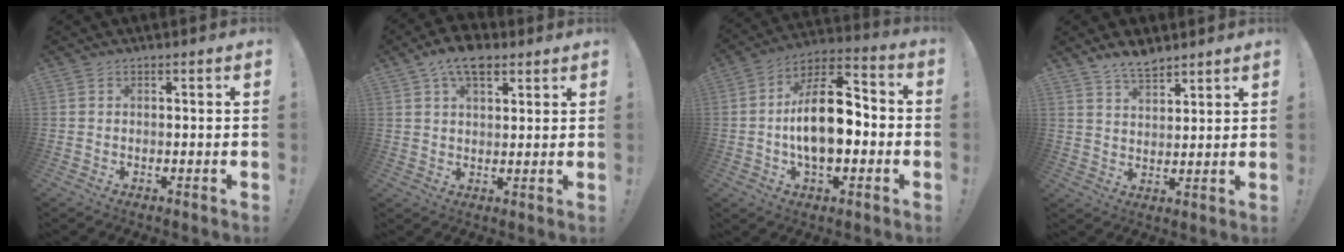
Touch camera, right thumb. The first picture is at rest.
{"total": 8.6, "force": [5.1, 4.4, 5.3], "torque": [-0.088, -0.014, 0.094]}
{"total": 17.4, "force": [-2.6, 9.3, 14.5], "torque": [-0.264, 0.018, -0.048]}
{"total": 6.4, "force": [5.3, 2.5, 2.5], "torque": [-0.047, -0.029, 0.098]}